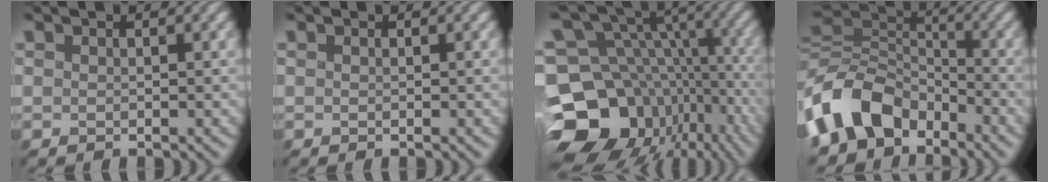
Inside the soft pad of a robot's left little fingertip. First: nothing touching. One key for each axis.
{"total": 0.0}
{"total": 17.3, "fx": -7.1, "fy": 13.2, "fz": 8.7, "tx": -0.189, "ty": 0.010, "tz": -0.065}
{"total": 9.2, "fx": -5.8, "fy": 6.0, "fz": 3.7, "tx": -0.073, "ty": 0.002, "tz": -0.128}